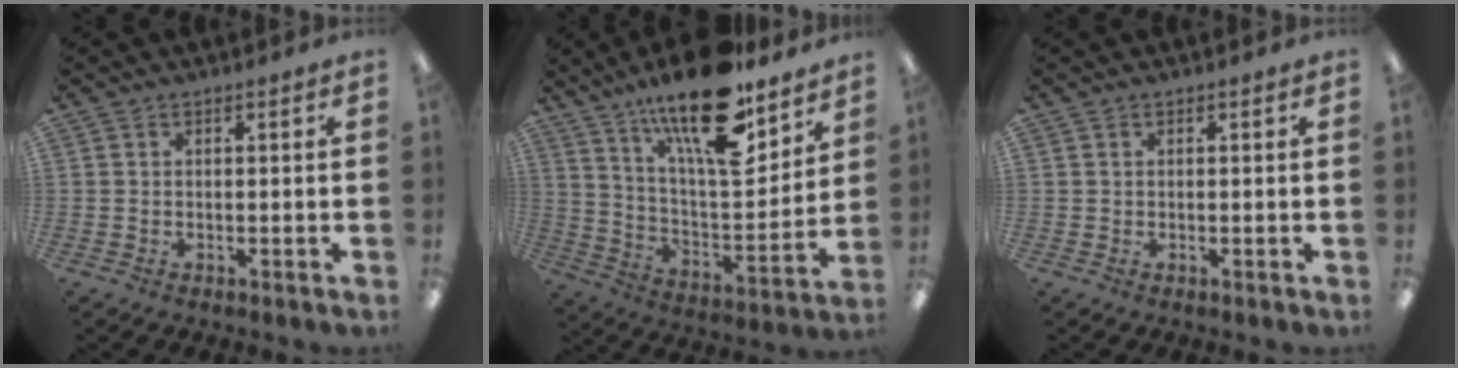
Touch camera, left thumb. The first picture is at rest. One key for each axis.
{"total": 21.4, "fx": 15.3, "fy": 6.7, "fz": 13.3, "tx": -0.227, "ty": -0.101, "tz": 0.258}
{"total": 0.0}